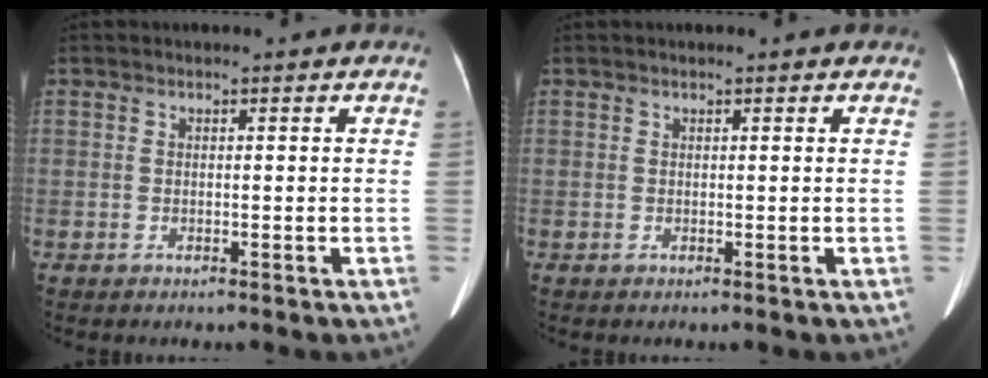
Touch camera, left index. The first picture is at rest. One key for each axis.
{"total": 0.7, "fx": 0.6, "fy": 0.0, "fz": 0.3, "tx": -0.005, "ty": 0.011, "tz": 0.008}